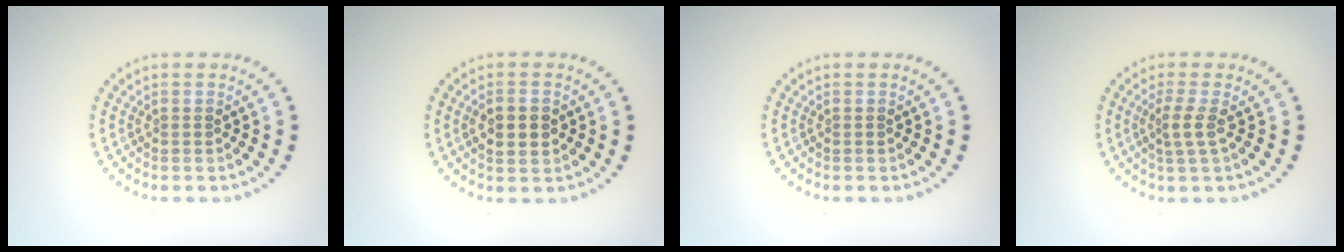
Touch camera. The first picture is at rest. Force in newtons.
{"total": 2.4, "press": 2.4, "slide": 0.1}
{"total": 0.0}
{"total": 1.8, "press": 1.4, "slide": 1.2}